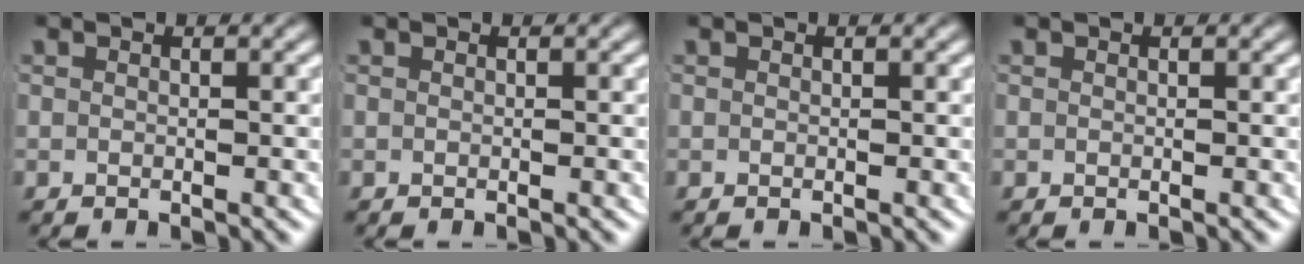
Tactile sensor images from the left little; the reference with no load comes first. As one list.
[{"total": 0.0}, {"total": 0.0}, {"total": 0.0}]